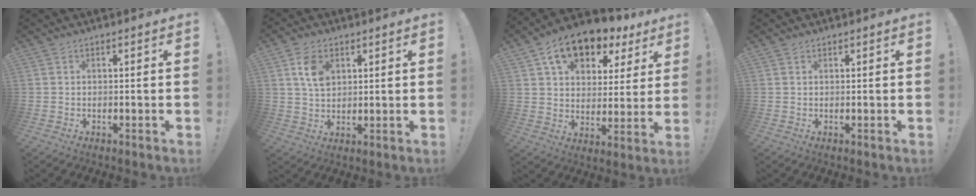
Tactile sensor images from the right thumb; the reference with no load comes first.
{"total": 7.7, "force": [3.0, 5.3, 4.8], "torque": [-0.079, 0.000, 0.059]}
{"total": 13.7, "force": [8.8, 8.2, 6.5], "torque": [-0.107, -0.047, 0.162]}
{"total": 0.8, "force": [0.6, 0.4, 0.0], "torque": [0.007, -0.004, 0.012]}